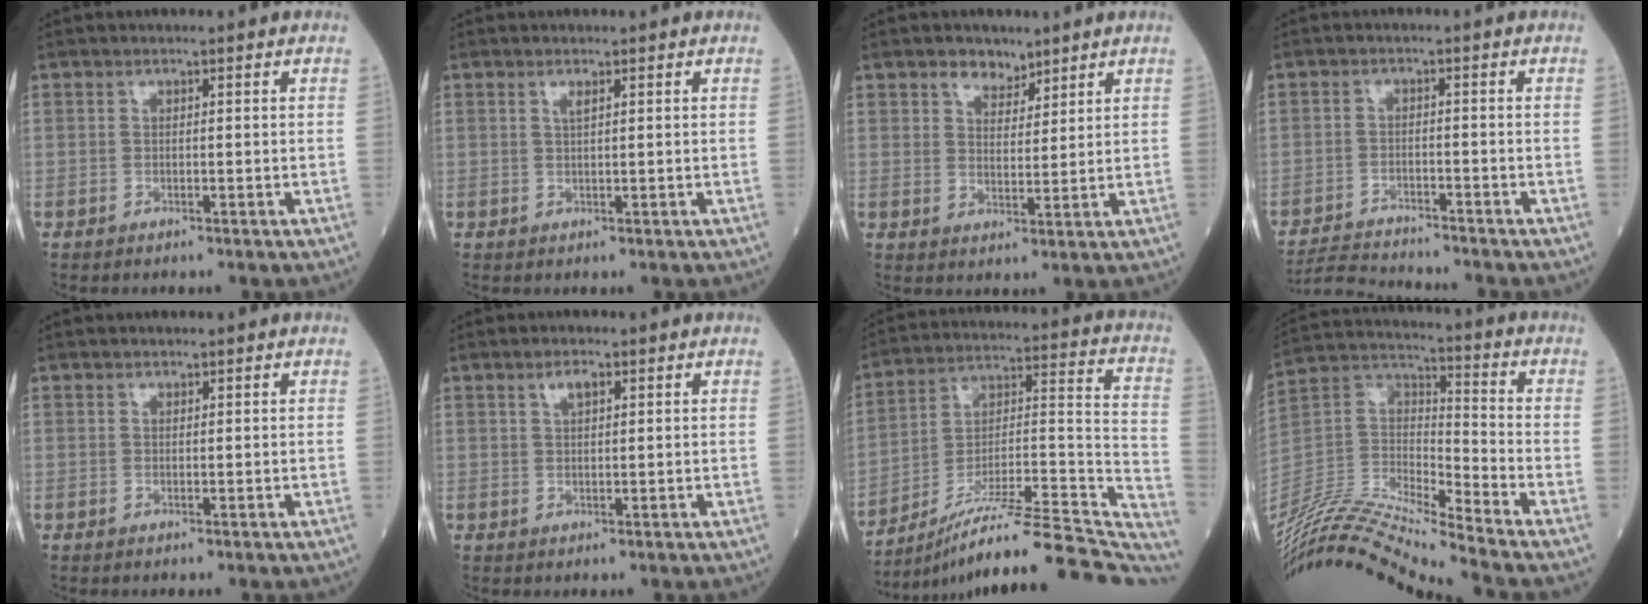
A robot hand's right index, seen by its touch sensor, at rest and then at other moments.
{"total": 1.0, "force": [0.6, 0.0, 0.8], "torque": [-0.019, -0.003, 0.011]}
{"total": 3.7, "force": [2.8, 2.1, 1.2], "torque": [-0.019, 0.001, 0.051]}
{"total": 4.9, "force": [-4.9, -0.7, 0.0], "torque": [-0.005, -0.016, -0.089]}
{"total": 0.0}
{"total": 2.0, "force": [1.1, 0.6, 1.6], "torque": [-0.031, 0.002, 0.021]}
{"total": 28.5, "force": [-25.3, 1.0, 13.0], "torque": [-0.132, 0.003, -0.375]}
{"total": 18.7, "force": [-17.1, -1.4, 7.4], "torque": [-0.150, 0.019, -0.320]}